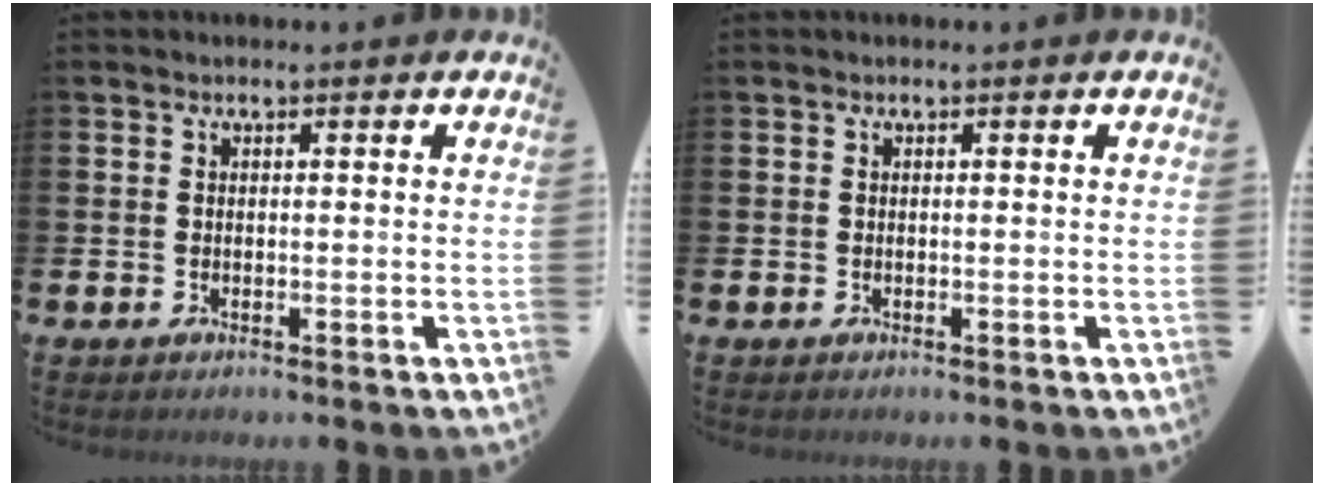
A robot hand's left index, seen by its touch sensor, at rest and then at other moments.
{"total": 0.0}